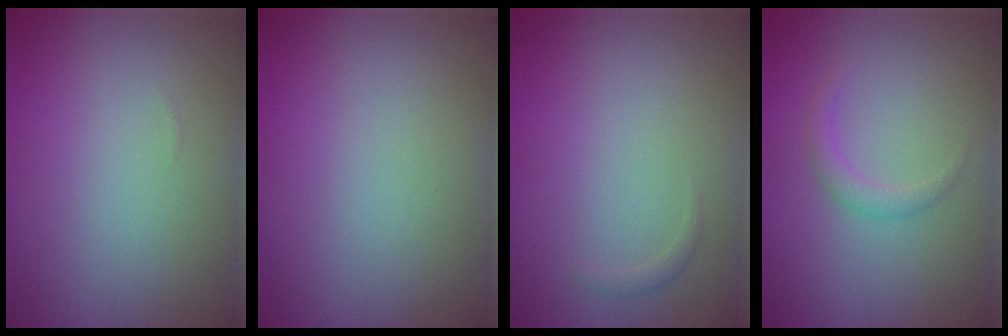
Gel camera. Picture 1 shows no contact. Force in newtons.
{"total": 0.0}
{"total": 0.6, "press": 0.6, "slide": 0.0}
{"total": 1.5, "press": 1.5, "slide": 0.1}